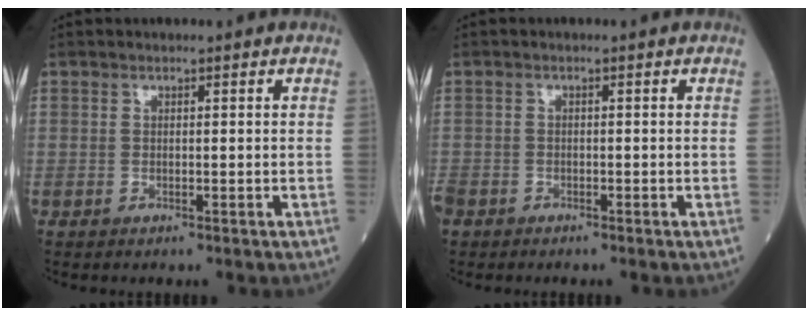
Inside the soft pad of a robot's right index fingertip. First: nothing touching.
{"total": 4.3, "force": [-2.9, 2.8, 1.4], "torque": [-0.042, -0.005, -0.057]}